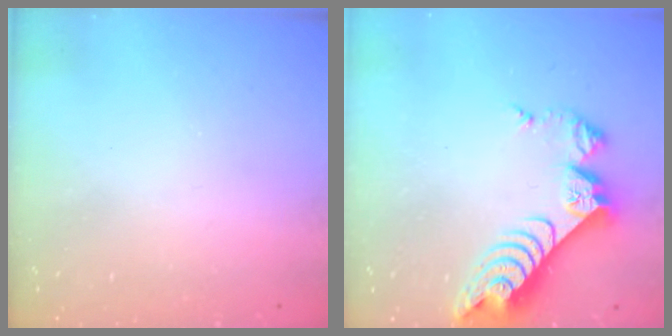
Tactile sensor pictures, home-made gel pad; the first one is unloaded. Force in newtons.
{"total": 11.0, "press": 11.0, "slide": 1.0}